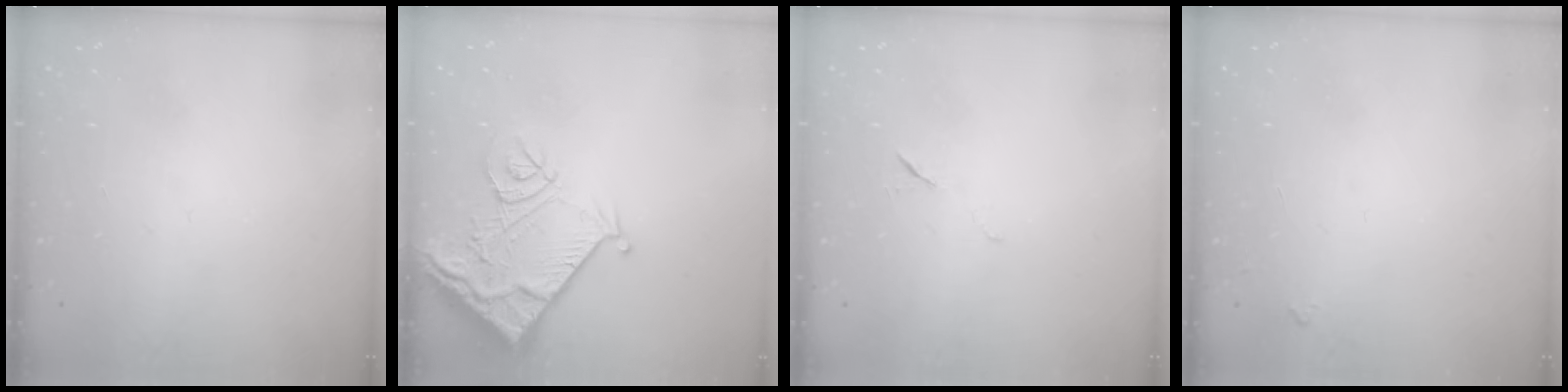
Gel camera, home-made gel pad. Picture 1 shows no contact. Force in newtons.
{"total": 13.6, "press": 13.5, "slide": 1.7}
{"total": 3.8, "press": 3.4, "slide": 1.7}
{"total": 3.8, "press": 3.7, "slide": 0.4}